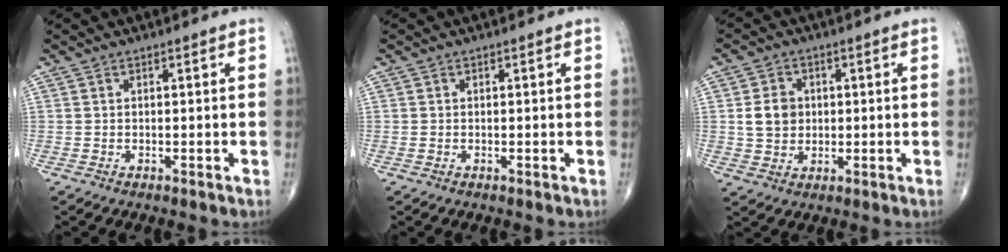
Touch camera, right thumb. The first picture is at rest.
{"total": 0.0}
{"total": 5.9, "force": [0.6, 4.9, 3.2], "torque": [-0.037, -0.002, 0.012]}